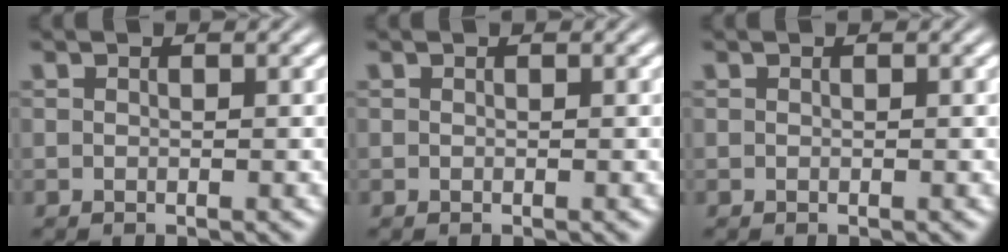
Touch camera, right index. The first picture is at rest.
{"total": 0.0}
{"total": 0.0}